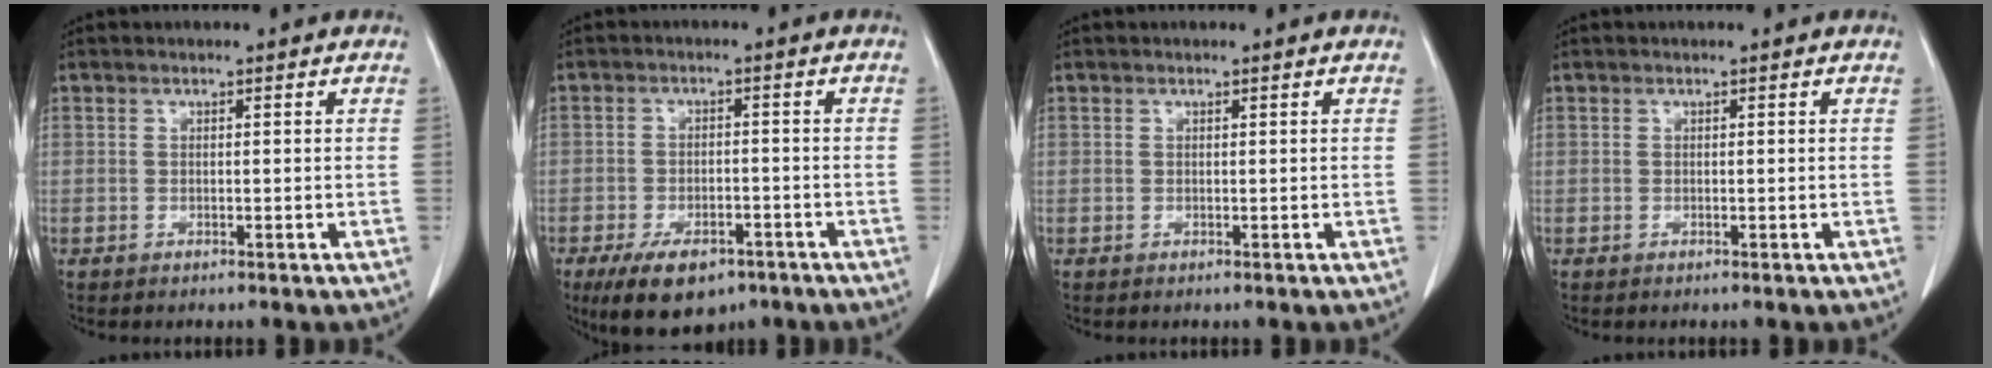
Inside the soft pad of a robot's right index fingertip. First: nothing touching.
{"total": 9.1, "force": [-6.1, 4.3, 5.2], "torque": [-0.086, -0.003, -0.093]}
{"total": 0.0}
{"total": 0.0}